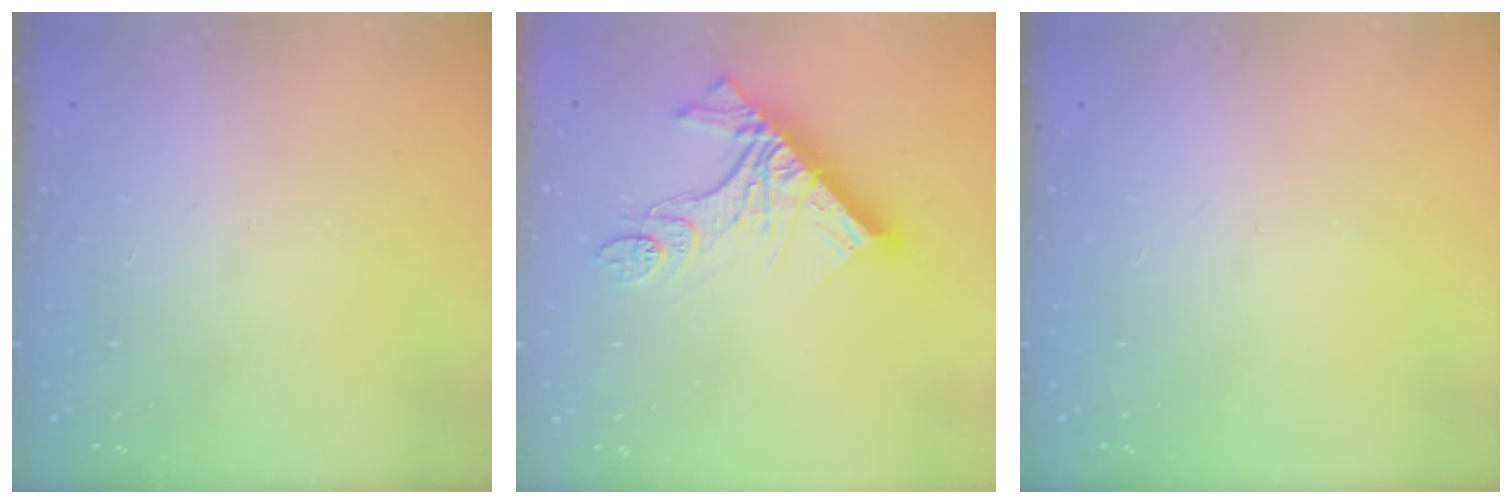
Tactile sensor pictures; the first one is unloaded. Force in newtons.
{"total": 15.3, "press": 15.3, "slide": 1.3}
{"total": 0.0}